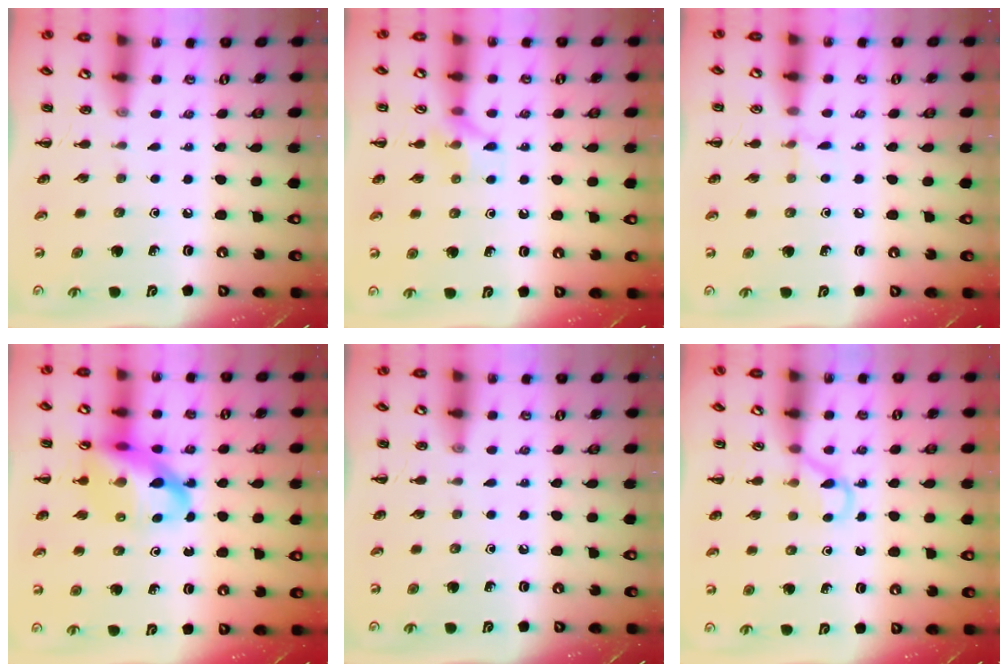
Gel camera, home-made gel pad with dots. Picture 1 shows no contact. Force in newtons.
{"total": 7.3, "press": 7.3, "slide": 0.6}
{"total": 4.9, "press": 4.6, "slide": 1.6}
{"total": 15.1, "press": 14.5, "slide": 4.0}
{"total": 0.0}
{"total": 3.0, "press": 2.8, "slide": 1.1}